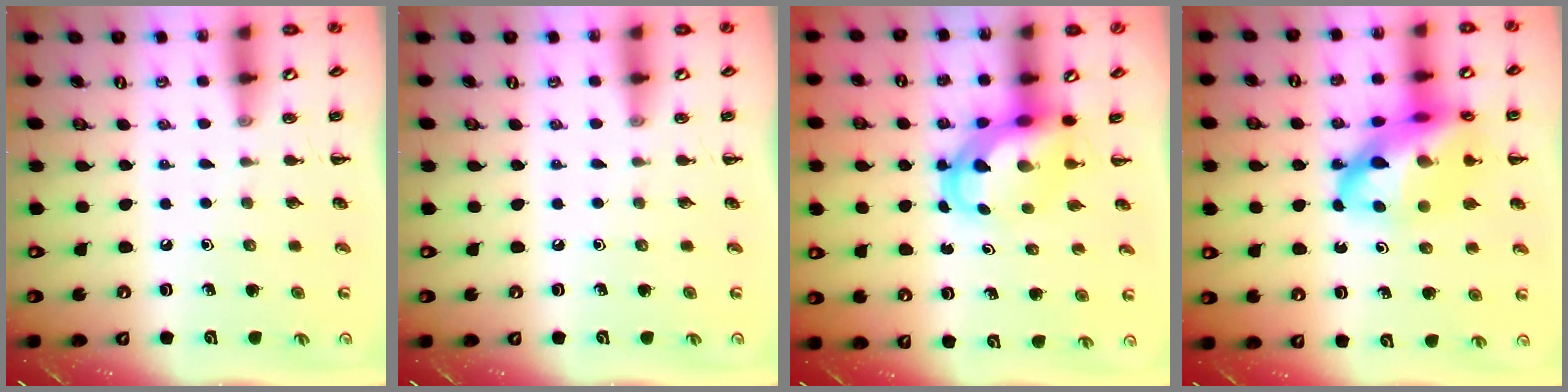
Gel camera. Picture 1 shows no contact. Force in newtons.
{"total": 0.0}
{"total": 6.2, "press": 6.1, "slide": 1.4}
{"total": 22.0, "press": 21.5, "slide": 4.6}